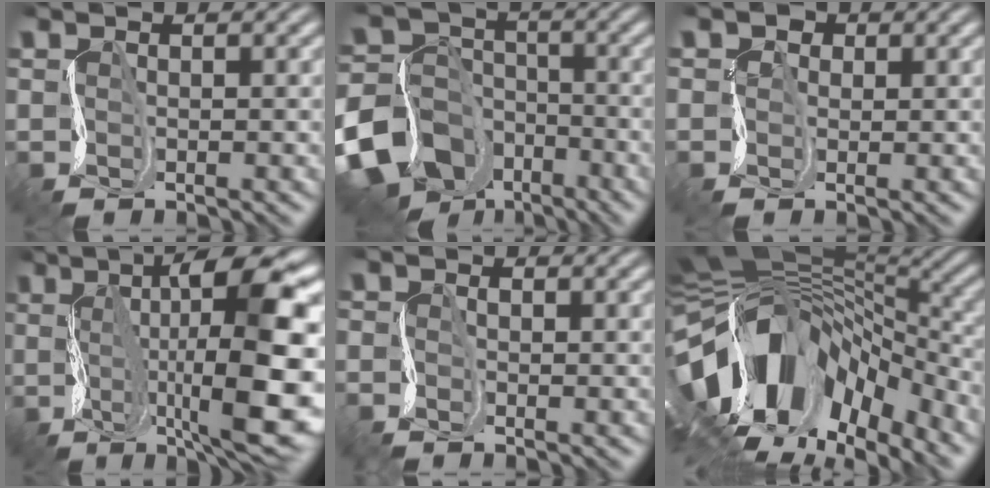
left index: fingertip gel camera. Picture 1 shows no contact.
{"total": 15.5, "force": [-9.3, 11.6, 4.4], "torque": [-0.112, -0.052, -0.180]}
{"total": 0.9, "force": [-0.1, 0.7, -0.4], "torque": [0.001, -0.001, -0.002]}
{"total": 15.6, "force": [0.5, 3.9, 15.1], "torque": [-0.213, 0.012, 0.016]}
{"total": 1.1, "force": [-1.1, 0.2, 0.2], "torque": [-0.001, -0.003, -0.022]}
{"total": 15.3, "force": [-4.7, 8.7, 11.8], "torque": [-0.218, 0.001, -0.076]}